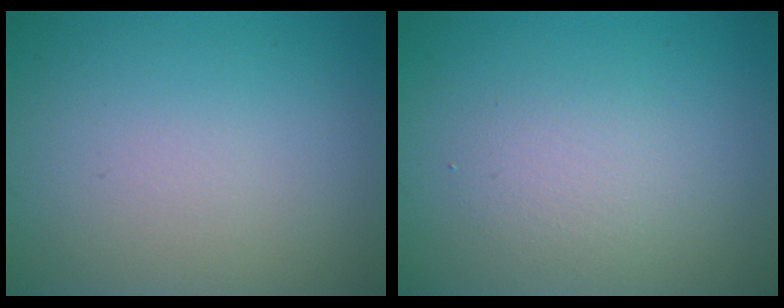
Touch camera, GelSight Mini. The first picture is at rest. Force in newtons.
{"total": 1.9, "press": 1.9, "slide": 0.1}